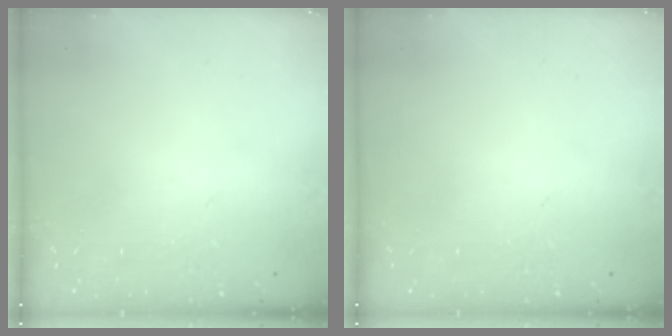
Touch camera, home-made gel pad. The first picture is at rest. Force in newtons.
{"total": 0.0}